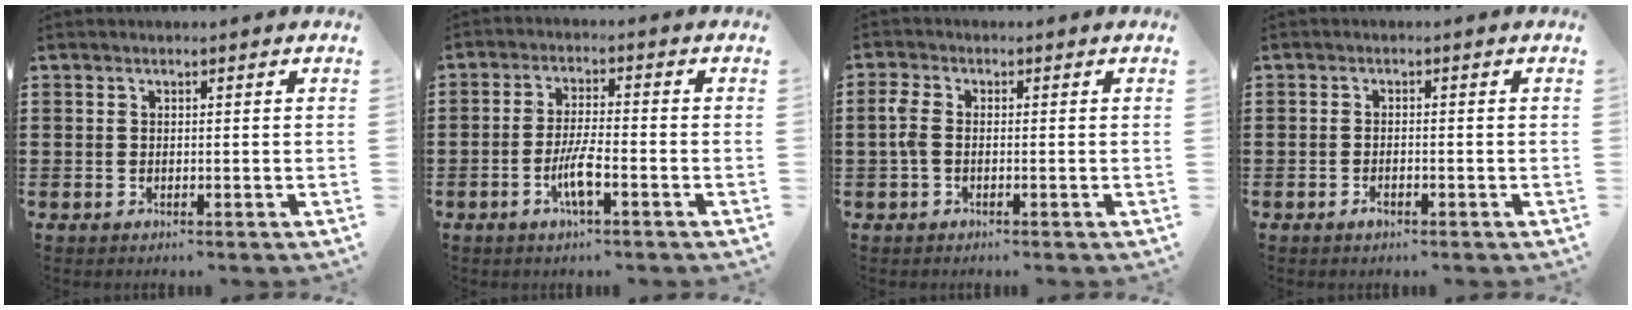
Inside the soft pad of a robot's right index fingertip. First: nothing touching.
{"total": 5.3, "force": [-2.2, 0.9, 4.7], "torque": [-0.106, -0.011, -0.045]}
{"total": 2.5, "force": [-0.5, 1.3, 2.1], "torque": [-0.063, -0.005, -0.016]}
{"total": 1.4, "force": [-0.9, 0.5, 1.0], "torque": [-0.021, -0.004, -0.016]}